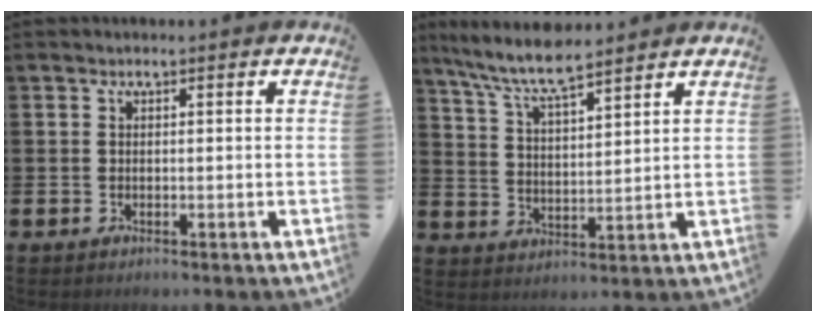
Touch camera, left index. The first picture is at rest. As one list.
[{"total": 8.0, "force": [7.2, 1.2, 3.3], "torque": [-0.093, -0.026, 0.131]}]